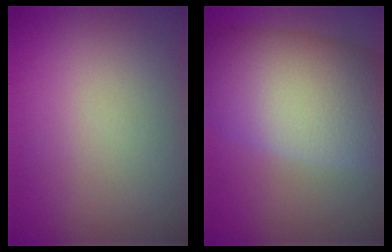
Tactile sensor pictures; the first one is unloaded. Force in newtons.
{"total": 11.7, "press": 11.7, "slide": 0.8}